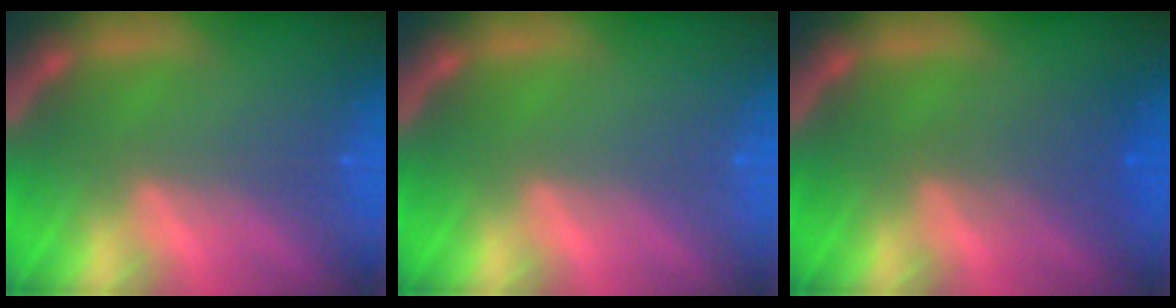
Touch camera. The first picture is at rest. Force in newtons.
{"total": 0.0}
{"total": 2.4}